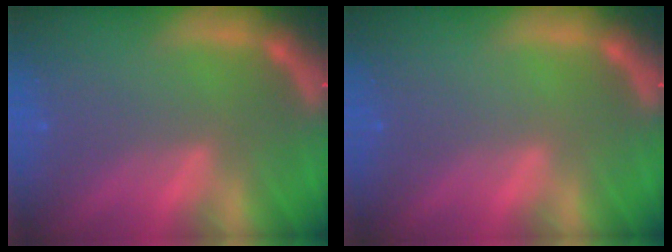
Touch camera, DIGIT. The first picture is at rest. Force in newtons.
{"total": 0.0}